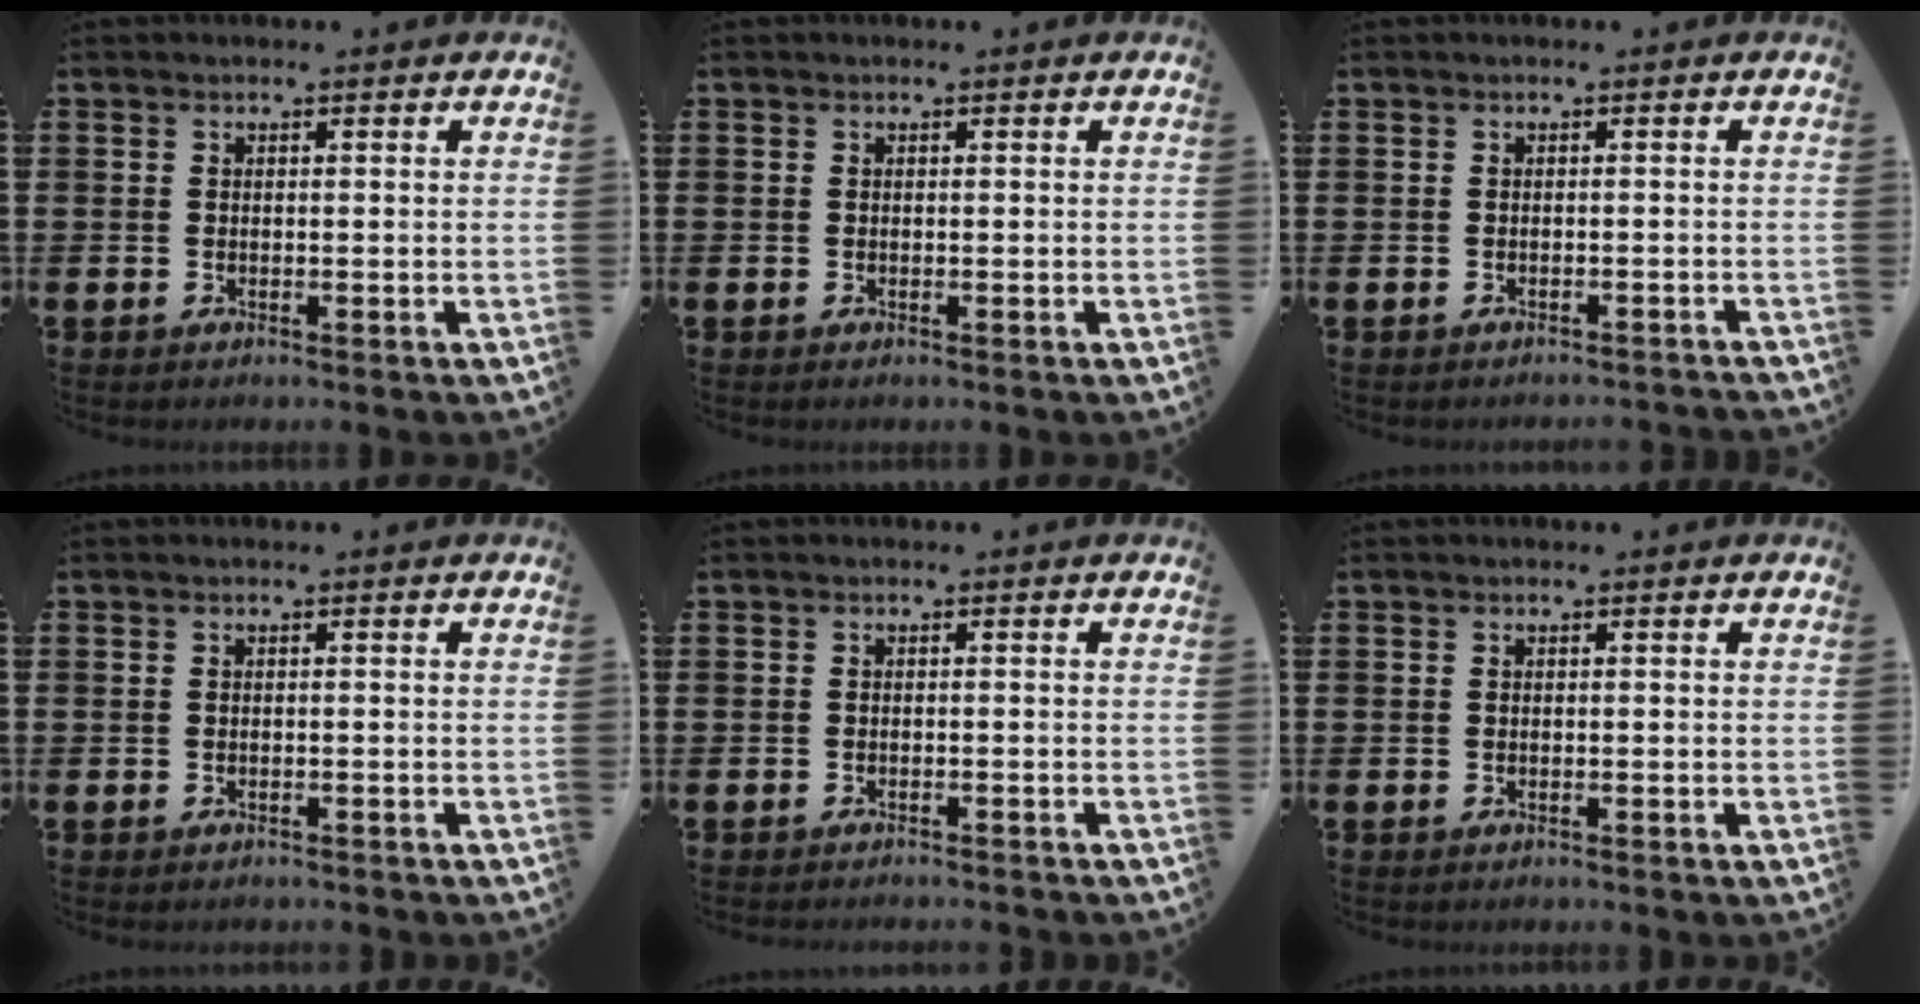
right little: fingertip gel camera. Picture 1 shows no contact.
{"total": 0.0}
{"total": 0.6, "force": [-0.6, -0.1, 0.1], "torque": [-0.002, -0.001, -0.012]}
{"total": 0.0}
{"total": 0.6, "force": [-0.6, -0.1, 0.0], "torque": [0.000, -0.001, -0.013]}
{"total": 0.0}